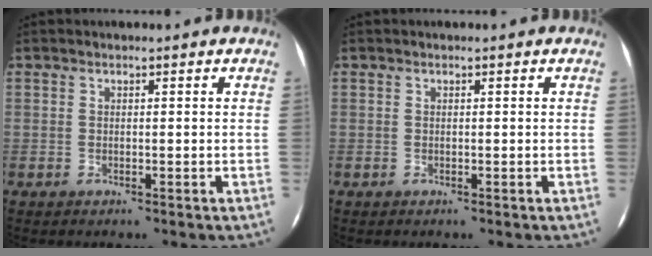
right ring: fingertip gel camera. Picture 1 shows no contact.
{"total": 0.0}